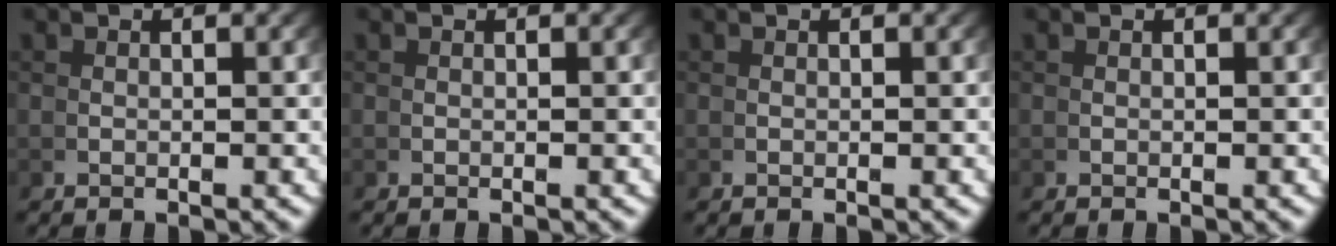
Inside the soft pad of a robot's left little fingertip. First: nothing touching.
{"total": 0.0}
{"total": 0.0}
{"total": 0.0}